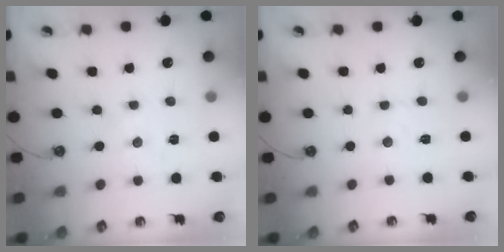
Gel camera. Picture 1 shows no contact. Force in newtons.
{"total": 2.8, "press": 2.7, "slide": 0.4}